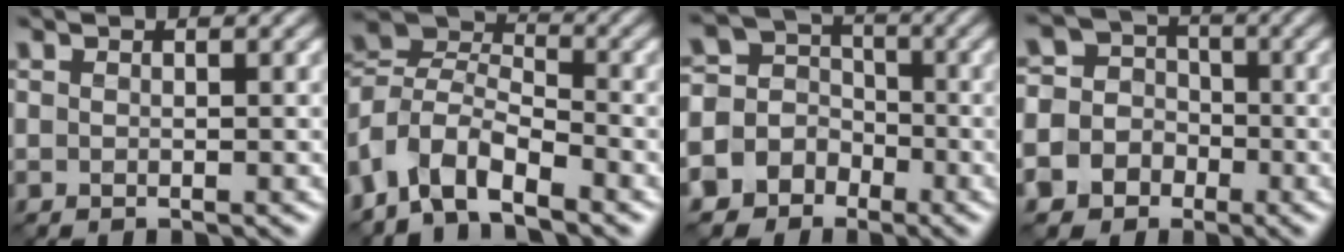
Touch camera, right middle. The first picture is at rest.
{"total": 6.3, "force": [-3.9, 3.1, 3.8], "torque": [-0.073, 0.005, -0.095]}
{"total": 7.3, "force": [-3.8, 6.2, 0.7], "torque": [-0.020, 0.007, -0.084]}
{"total": 7.4, "force": [-3.4, 6.5, 1.0], "torque": [-0.028, -0.002, -0.074]}